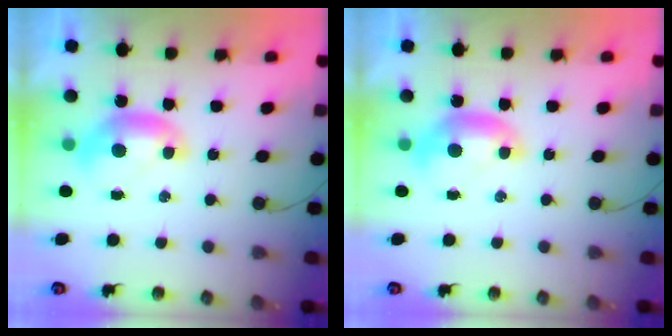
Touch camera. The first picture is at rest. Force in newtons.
{"total": 0.0}